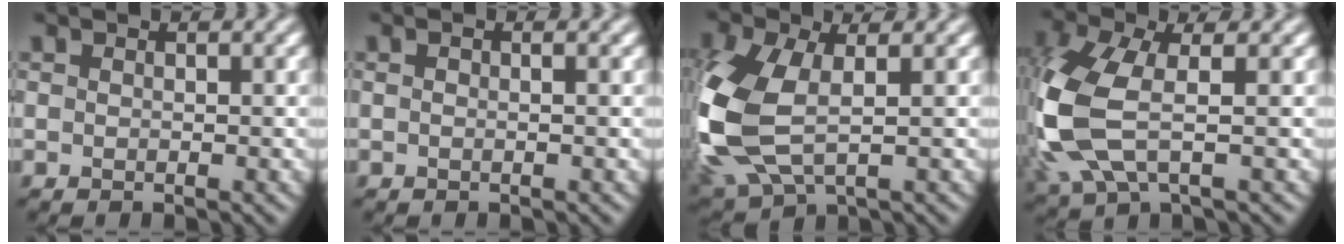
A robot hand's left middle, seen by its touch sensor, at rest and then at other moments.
{"total": 0.6, "force": [0.1, 0.0, 0.5], "torque": [-0.016, 0.000, 0.001]}
{"total": 10.1, "force": [-0.7, 5.9, 8.1], "torque": [-0.228, -0.010, -0.014]}
{"total": 8.6, "force": [-1.0, 4.4, 7.3], "torque": [-0.205, -0.006, -0.028]}